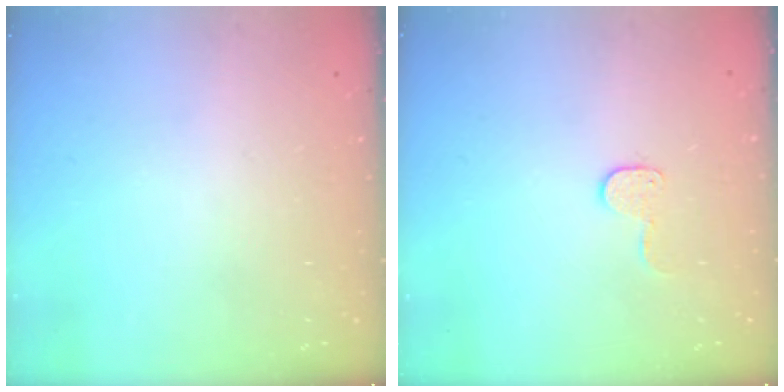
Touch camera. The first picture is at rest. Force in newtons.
{"total": 6.4, "press": 6.4, "slide": 0.4}